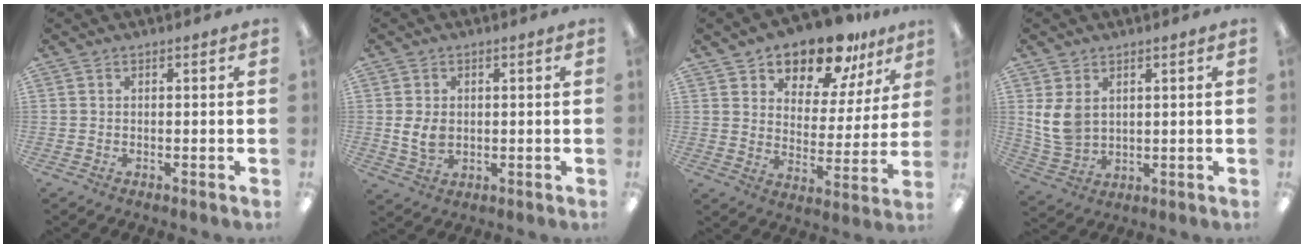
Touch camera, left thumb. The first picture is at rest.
{"total": 5.2, "force": [0.0, 4.0, 3.4], "torque": [-0.068, 0.001, -0.002]}
{"total": 13.2, "force": [11.5, 5.2, 3.7], "torque": [-0.070, -0.089, 0.208]}
{"total": 8.0, "force": [2.6, 5.9, 4.7], "torque": [-0.107, -0.003, 0.052]}